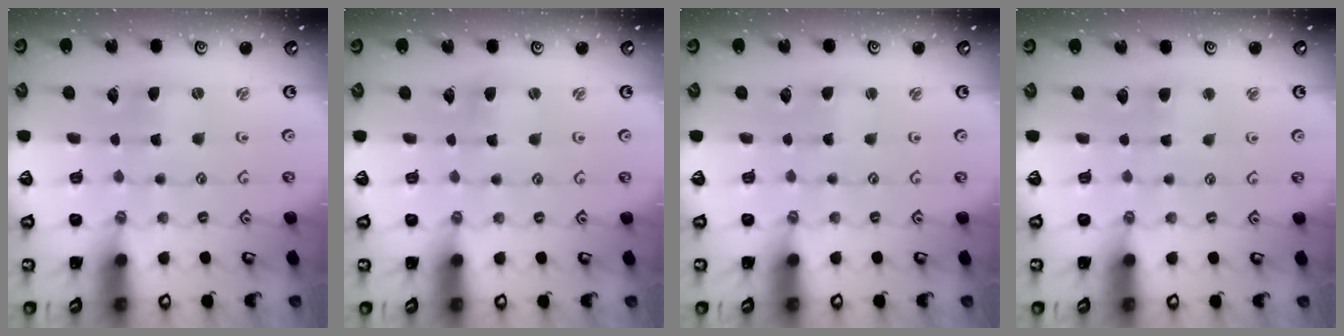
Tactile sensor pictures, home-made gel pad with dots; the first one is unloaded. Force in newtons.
{"total": 1.2, "press": 1.2, "slide": 0.2}
{"total": 1.1, "press": 1.1, "slide": 0.2}
{"total": 3.0, "press": 3.0, "slide": 0.4}